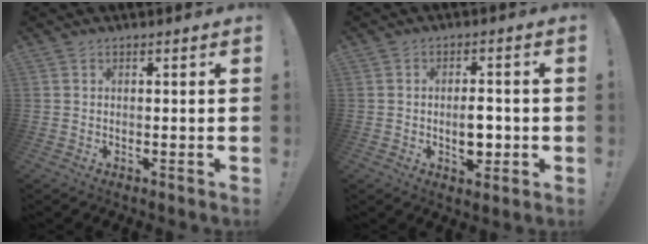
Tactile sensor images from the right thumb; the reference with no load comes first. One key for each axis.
{"total": 6.7, "fx": -1.2, "fy": 3.8, "fz": 5.4, "tx": -0.074, "ty": 0.002, "tz": -0.022}